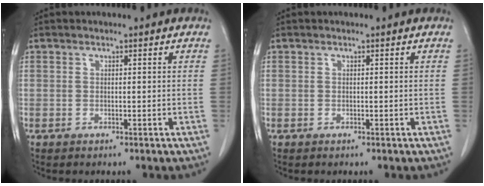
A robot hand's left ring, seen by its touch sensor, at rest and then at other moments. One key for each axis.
{"total": 0.0}